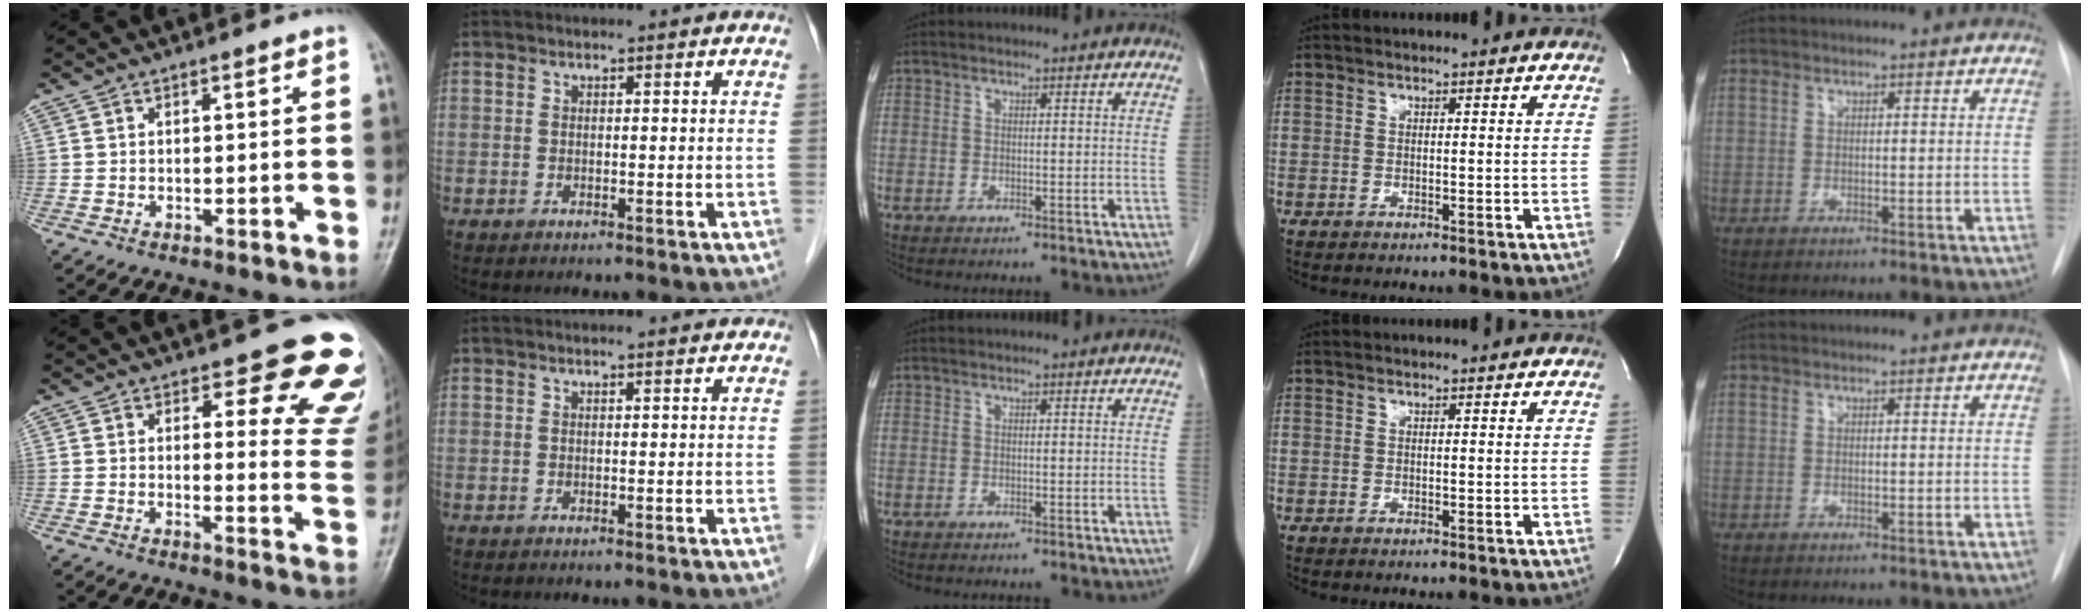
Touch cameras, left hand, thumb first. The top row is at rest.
{"thumb": {"total": 14.3, "force": [10.2, 5.0, 8.7], "torque": [-0.042, -0.071, 0.100]}, "index": {"total": 2.6, "force": [2.4, 0.2, 0.8], "torque": [-0.013, 0.010, 0.024]}}